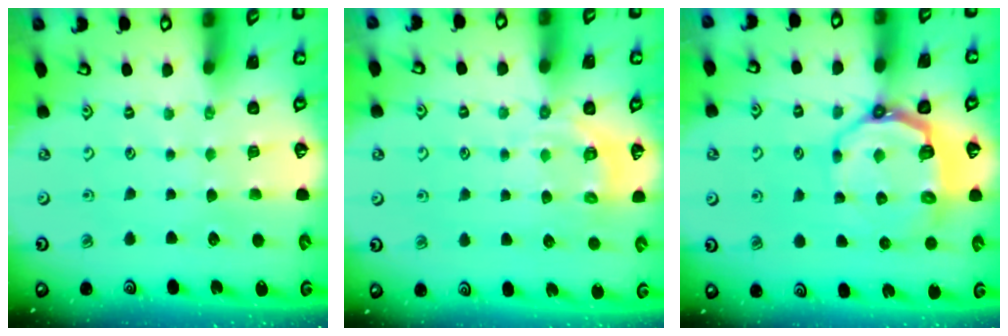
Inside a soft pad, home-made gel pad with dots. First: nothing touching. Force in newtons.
{"total": 6.3, "press": 6.0, "slide": 1.9}
{"total": 8.6, "press": 7.5, "slide": 4.2}